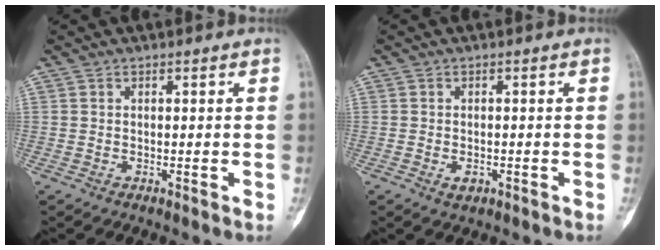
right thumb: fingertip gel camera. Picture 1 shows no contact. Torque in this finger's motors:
{"motor_torque": [-0.22, 0.06, 0.20, 0.27, -0.01]}